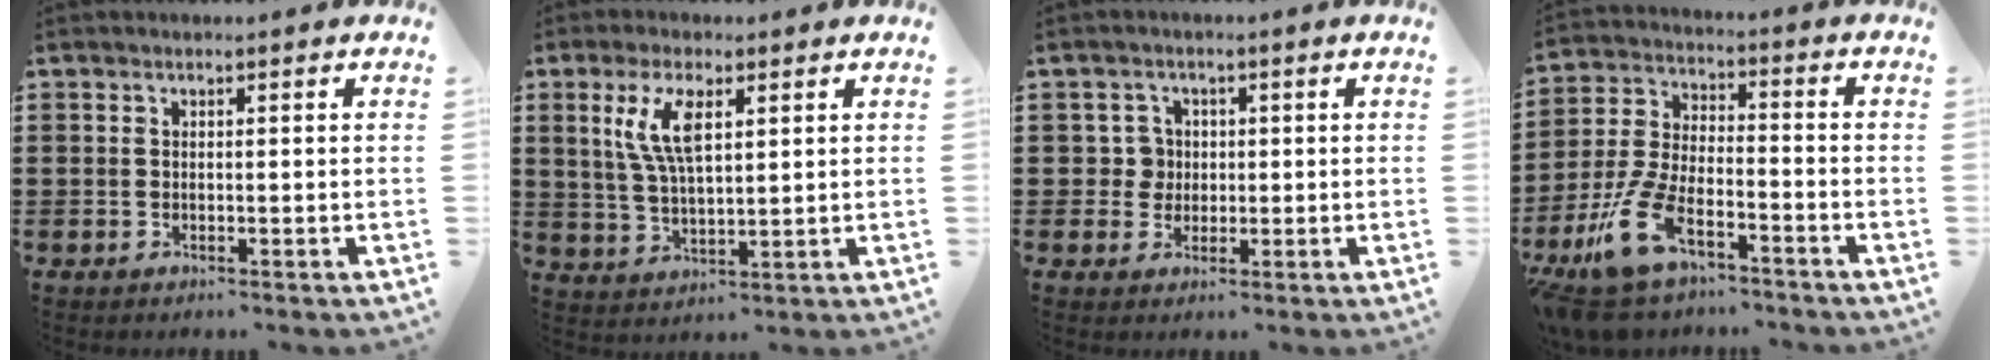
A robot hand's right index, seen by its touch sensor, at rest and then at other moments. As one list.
[{"total": 7.4, "force": [2.6, 2.7, 6.3], "torque": [-0.134, 0.007, 0.045]}, {"total": 3.2, "force": [0.0, 3.1, 0.9], "torque": [-0.030, 0.009, -0.003]}, {"total": 11.3, "force": [-7.5, 4.4, 7.2], "torque": [-0.176, 0.009, -0.149]}]